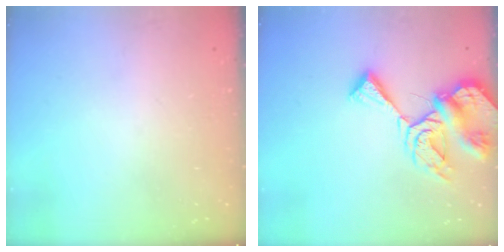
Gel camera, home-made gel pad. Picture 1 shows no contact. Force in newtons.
{"total": 12.5, "press": 12.4, "slide": 1.6}